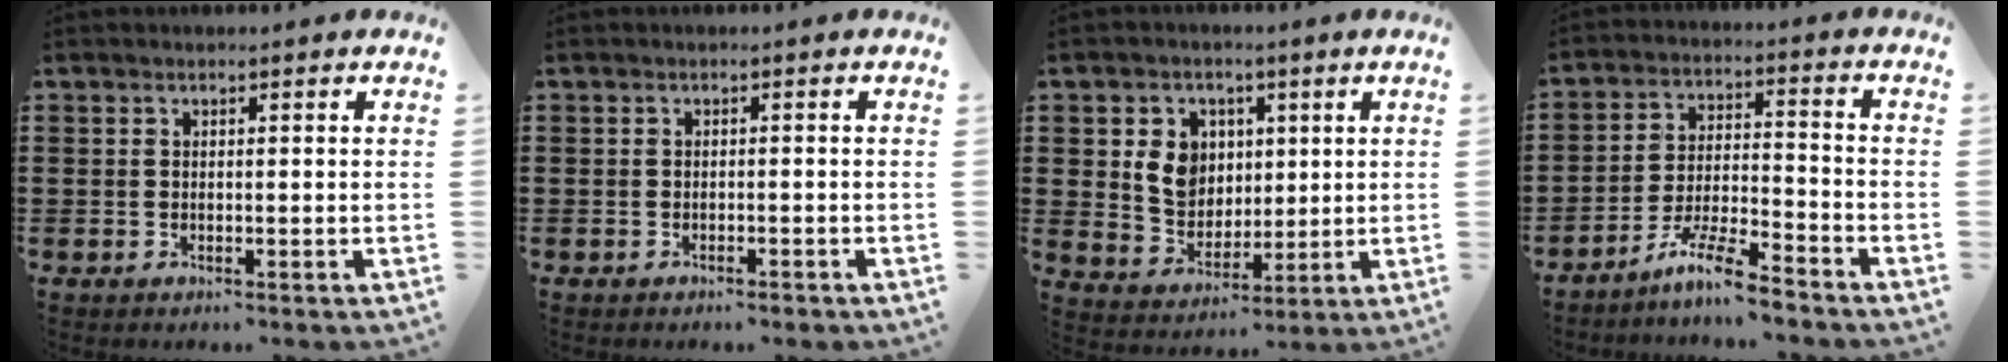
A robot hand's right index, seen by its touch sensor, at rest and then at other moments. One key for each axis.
{"total": 0.5, "fx": -0.4, "fy": 0.0, "fz": 0.3, "tx": -0.009, "ty": -0.003, "tz": -0.008}
{"total": 7.1, "fx": 1.6, "fy": 6.2, "fz": 3.1, "tx": -0.070, "ty": 0.013, "tz": 0.026}
{"total": 7.6, "fx": -6.5, "fy": 0.2, "fz": 3.9, "tx": -0.080, "ty": 0.000, "tz": -0.125}